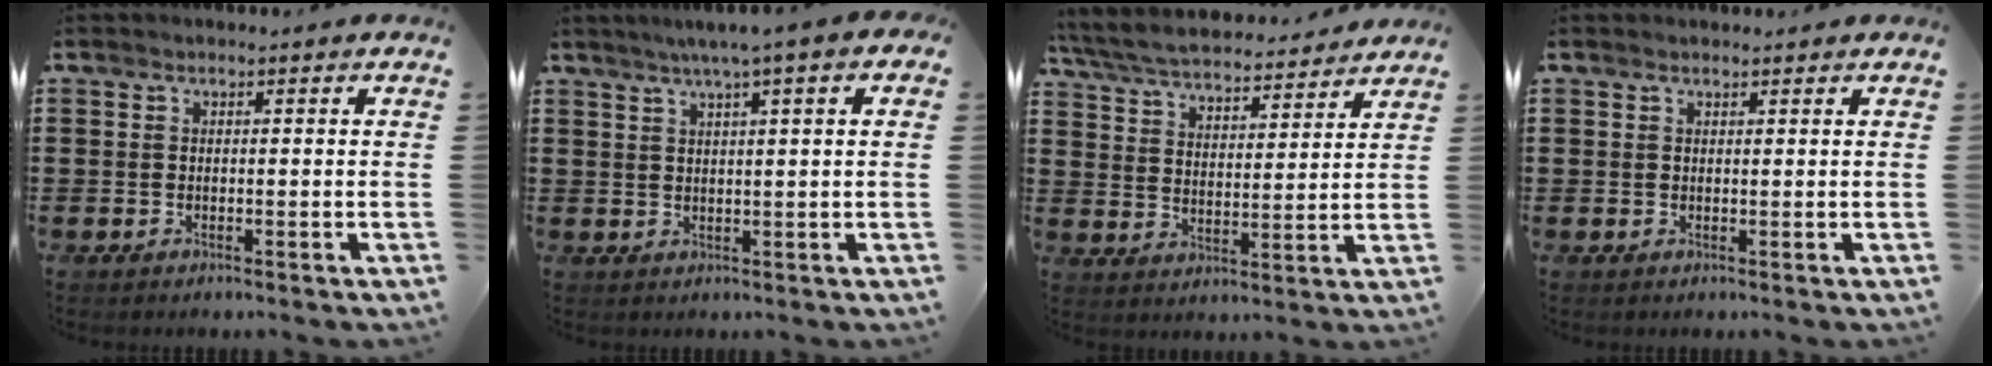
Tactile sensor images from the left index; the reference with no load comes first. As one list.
[{"total": 3.7, "force": [1.9, -0.2, 3.2], "torque": [-0.066, 0.002, 0.030]}, {"total": 5.7, "force": [5.4, 0.5, 1.5], "torque": [-0.056, -0.033, 0.091]}, {"total": 0.9, "force": [0.8, 0.1, 0.2], "torque": [-0.006, 0.000, 0.017]}]